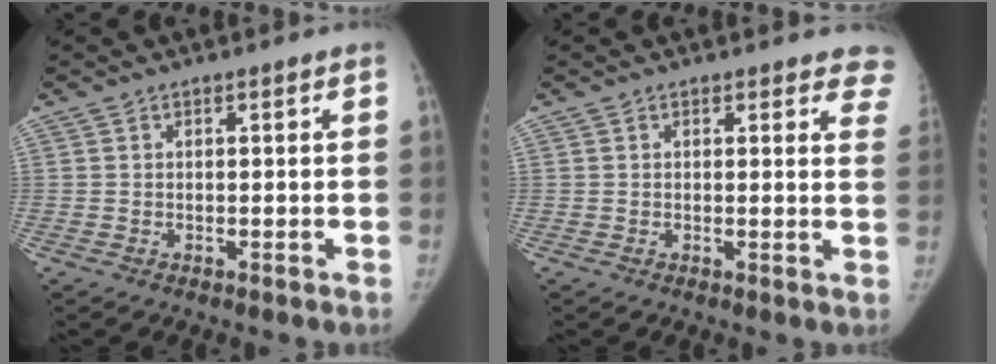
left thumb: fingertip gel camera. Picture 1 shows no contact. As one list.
[{"total": 5.9, "force": [5.3, 2.3, 1.5], "torque": [0.028, -0.021, 0.031]}]